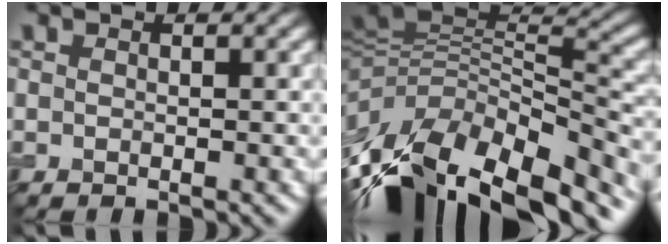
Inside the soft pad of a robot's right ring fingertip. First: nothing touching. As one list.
[{"total": 15.5, "force": [-8.6, 7.3, 10.6], "torque": [-0.223, 0.003, -0.140]}]